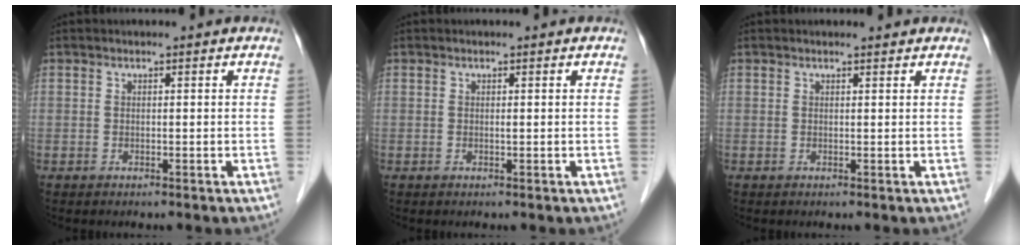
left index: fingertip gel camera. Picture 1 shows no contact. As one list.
[{"total": 0.0}, {"total": 1.2, "force": [1.2, 0.1, 0.2], "torque": [-0.010, 0.001, 0.017]}]